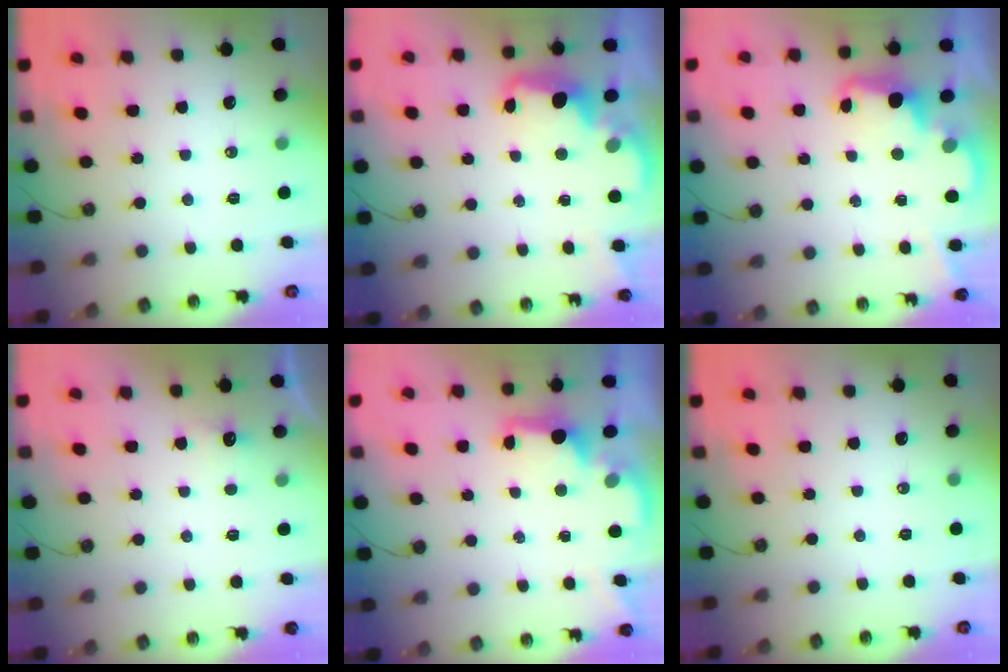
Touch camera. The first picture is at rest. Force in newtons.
{"total": 2.8, "press": 2.7, "slide": 0.6}
{"total": 2.5, "press": 2.4, "slide": 0.5}
{"total": 3.7, "press": 3.6, "slide": 0.6}
{"total": 2.1, "press": 1.9, "slide": 0.8}
{"total": 0.0}